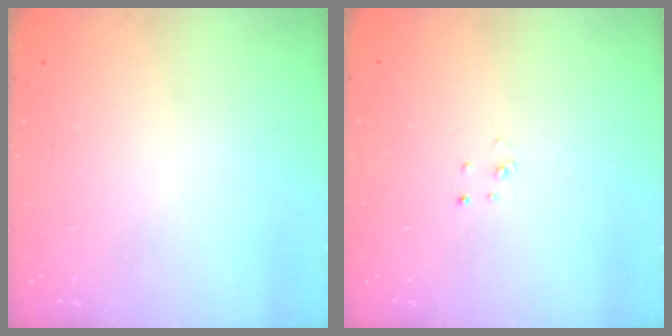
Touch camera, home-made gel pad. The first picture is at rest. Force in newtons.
{"total": 2.0, "press": 2.0, "slide": 0.2}